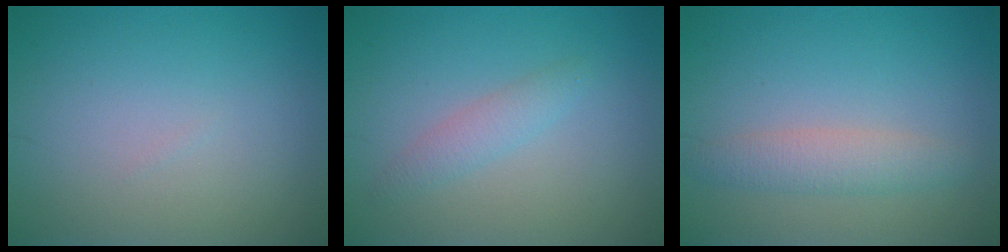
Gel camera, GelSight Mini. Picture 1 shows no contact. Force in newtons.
{"total": 1.7, "press": 1.7, "slide": 0.1}
{"total": 2.5, "press": 2.5, "slide": 0.1}